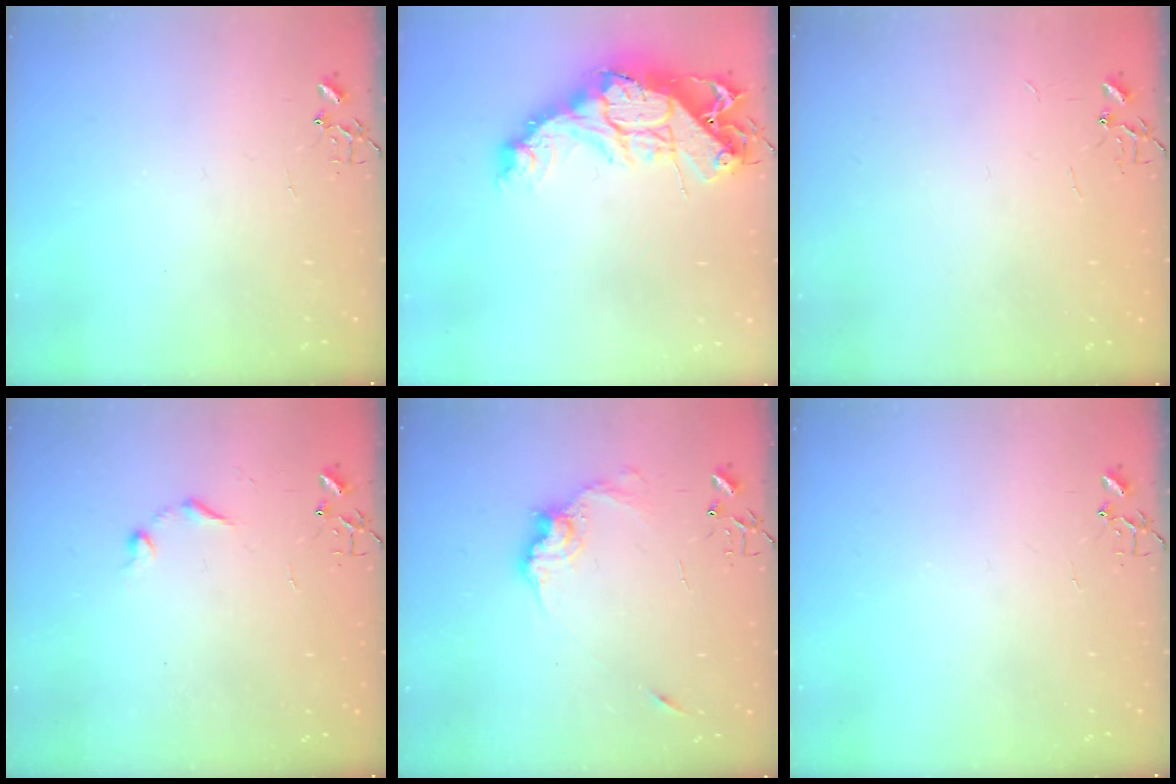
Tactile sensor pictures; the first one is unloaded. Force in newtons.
{"total": 18.5, "press": 18.4, "slide": 2.0}
{"total": 1.8, "press": 1.8, "slide": 0.2}
{"total": 7.1, "press": 7.1, "slide": 0.8}
{"total": 11.5, "press": 11.5, "slide": 0.8}
{"total": 0.0}